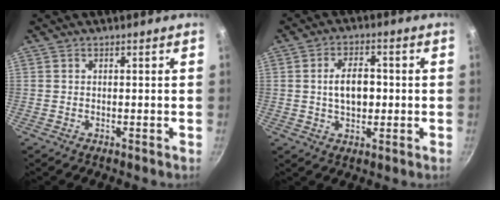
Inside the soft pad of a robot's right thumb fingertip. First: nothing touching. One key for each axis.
{"total": 7.3, "fx": 0.1, "fy": 4.3, "fz": 5.9, "tx": -0.079, "ty": 0.009, "tz": 0.001}